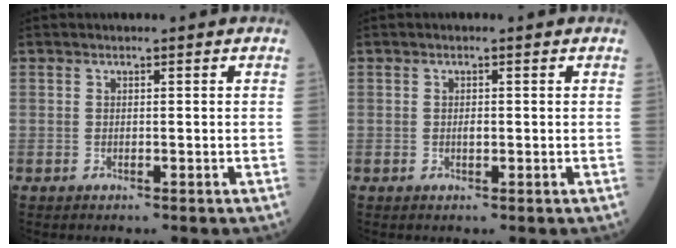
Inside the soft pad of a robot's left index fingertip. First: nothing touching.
{"total": 0.8, "force": [0.0, 0.4, 0.7], "torque": [-0.016, 0.000, 0.001]}